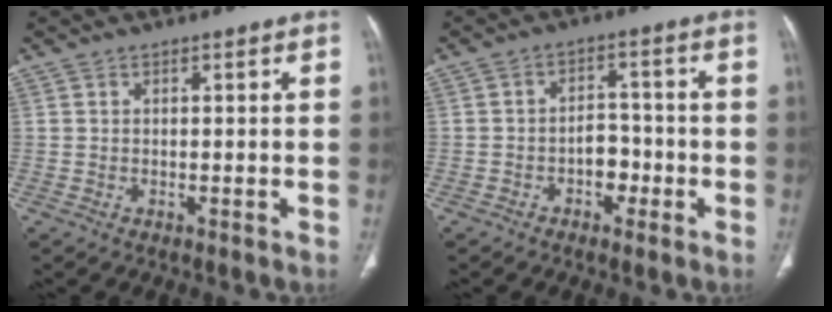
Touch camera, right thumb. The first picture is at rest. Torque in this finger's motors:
{"motor_torque": [3.15, 1.86, 1.48, -1.29, 0.75]}